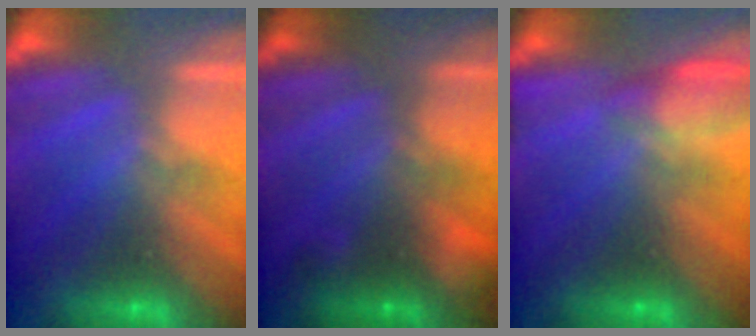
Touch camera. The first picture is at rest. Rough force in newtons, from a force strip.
{"total": 2.4}
{"total": 5.4}